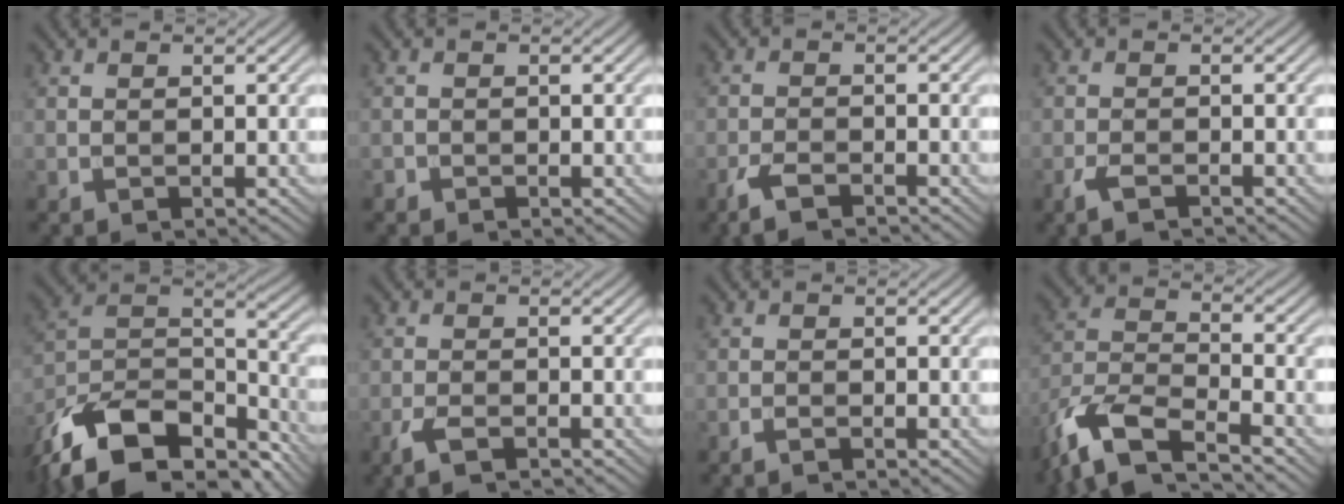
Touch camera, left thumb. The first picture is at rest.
{"total": 0.7, "force": [-0.5, 0.4, 0.0], "torque": [0.001, -0.004, -0.010]}
{"total": 3.5, "force": [-2.6, 0.9, 2.2], "torque": [-0.051, -0.004, -0.057]}
{"total": 2.4, "force": [-1.7, 0.6, 1.6], "torque": [-0.037, -0.003, -0.036]}
{"total": 17.1, "force": [-12.4, 7.8, 8.8], "torque": [-0.211, -0.027, -0.200]}
{"total": 2.8, "force": [-1.9, 0.7, 1.9], "torque": [-0.045, -0.002, -0.042]}
{"total": 0.9, "force": [-0.8, 0.0, 0.5], "torque": [-0.009, 0.001, -0.017]}
{"total": 11.4, "force": [-8.2, 3.8, 6.9], "torque": [-0.144, -0.011, -0.170]}